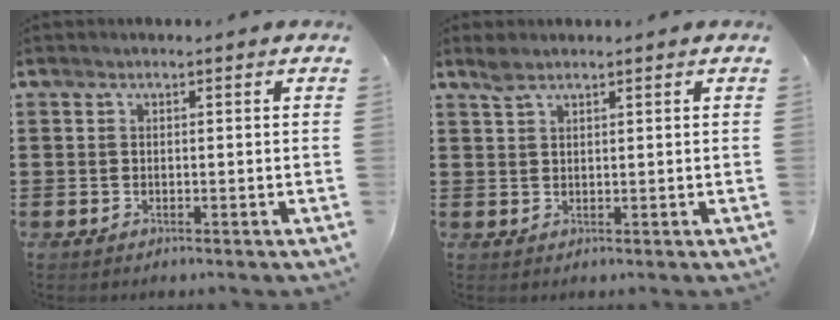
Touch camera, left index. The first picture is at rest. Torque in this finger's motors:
{"motor_torque": [0.27, -0.38, 0.21, 0.06]}